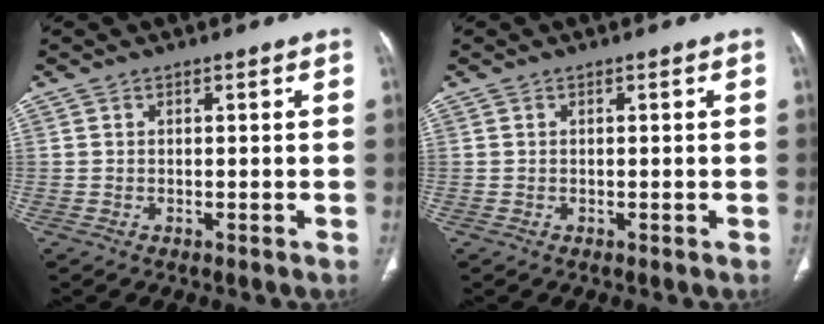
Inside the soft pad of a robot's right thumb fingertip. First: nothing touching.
{"total": 0.0}